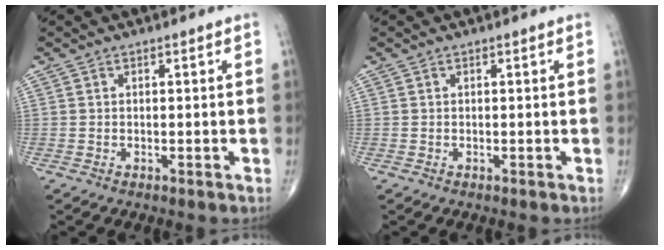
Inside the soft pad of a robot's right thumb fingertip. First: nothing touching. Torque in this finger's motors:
{"motor_torque": [0.01, 0.01, 0.08, 0.08, 0.01]}